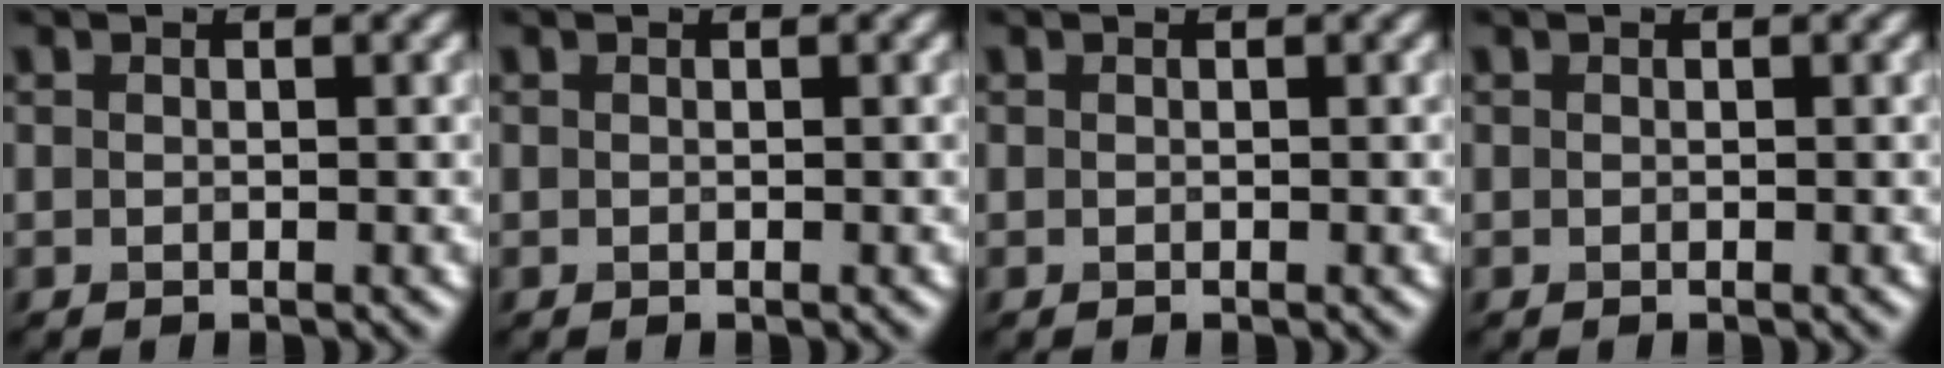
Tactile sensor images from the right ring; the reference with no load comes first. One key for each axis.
{"total": 0.0}
{"total": 0.0}
{"total": 0.0}